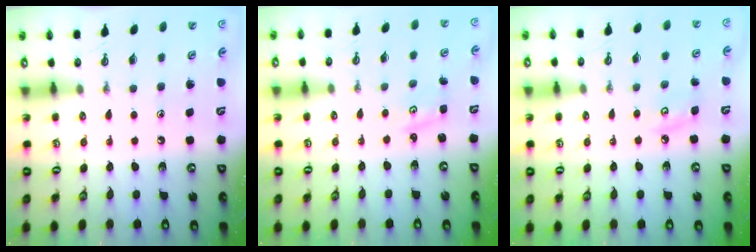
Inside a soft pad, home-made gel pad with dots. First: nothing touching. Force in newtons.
{"total": 1.2, "press": 1.2, "slide": 0.2}
{"total": 5.3, "press": 5.2, "slide": 0.6}